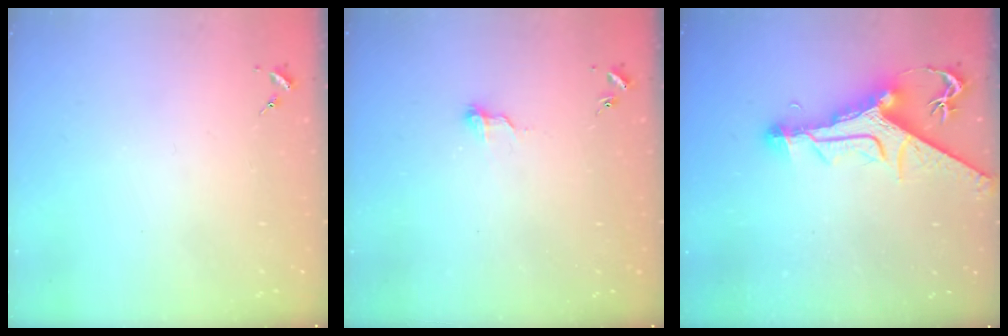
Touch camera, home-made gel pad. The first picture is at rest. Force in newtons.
{"total": 6.4, "press": 6.4, "slide": 0.6}
{"total": 13.9, "press": 13.8, "slide": 1.9}